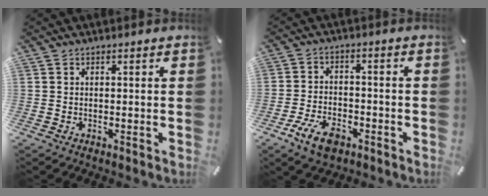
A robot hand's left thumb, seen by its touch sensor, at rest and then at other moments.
{"total": 7.9, "force": [-4.2, 4.6, 4.8], "torque": [-0.104, 0.016, -0.077]}